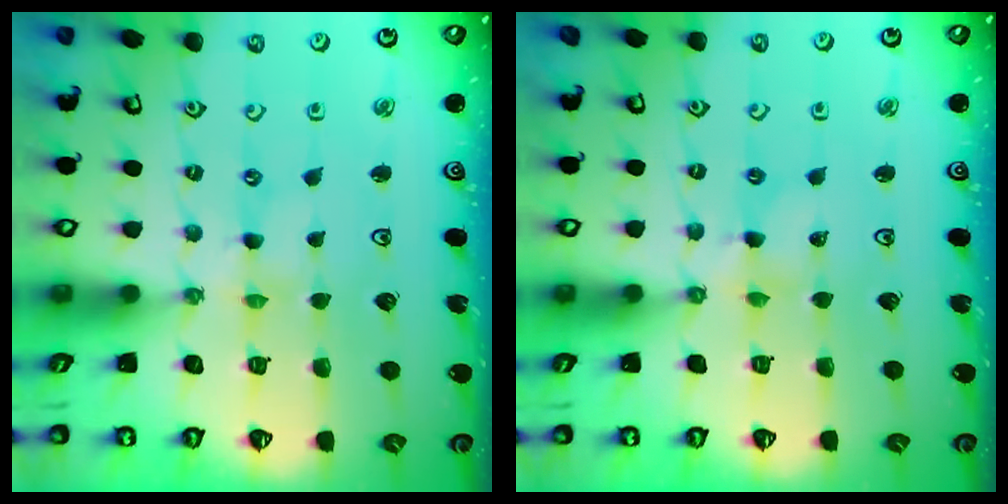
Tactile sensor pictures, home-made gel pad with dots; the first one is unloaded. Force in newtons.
{"total": 2.0, "press": 2.0, "slide": 0.3}